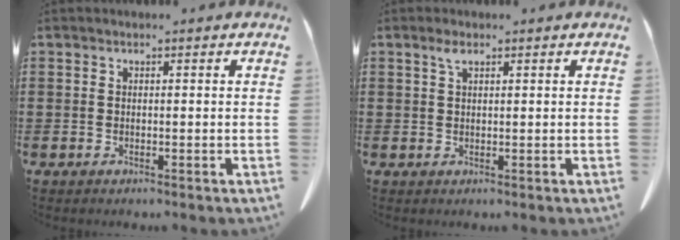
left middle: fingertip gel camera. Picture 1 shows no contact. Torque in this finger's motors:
{"motor_torque": [0.90, 0.59, 0.14, 0.03]}